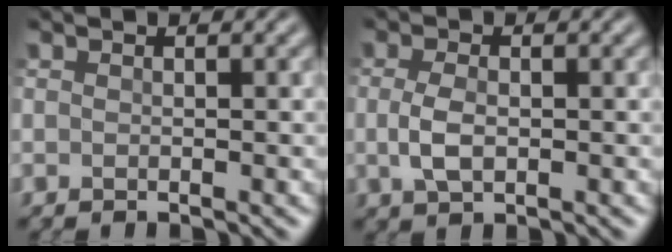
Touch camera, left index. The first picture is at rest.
{"total": 2.3, "force": [0.2, 1.3, 1.9], "torque": [-0.046, 0.001, 0.003]}